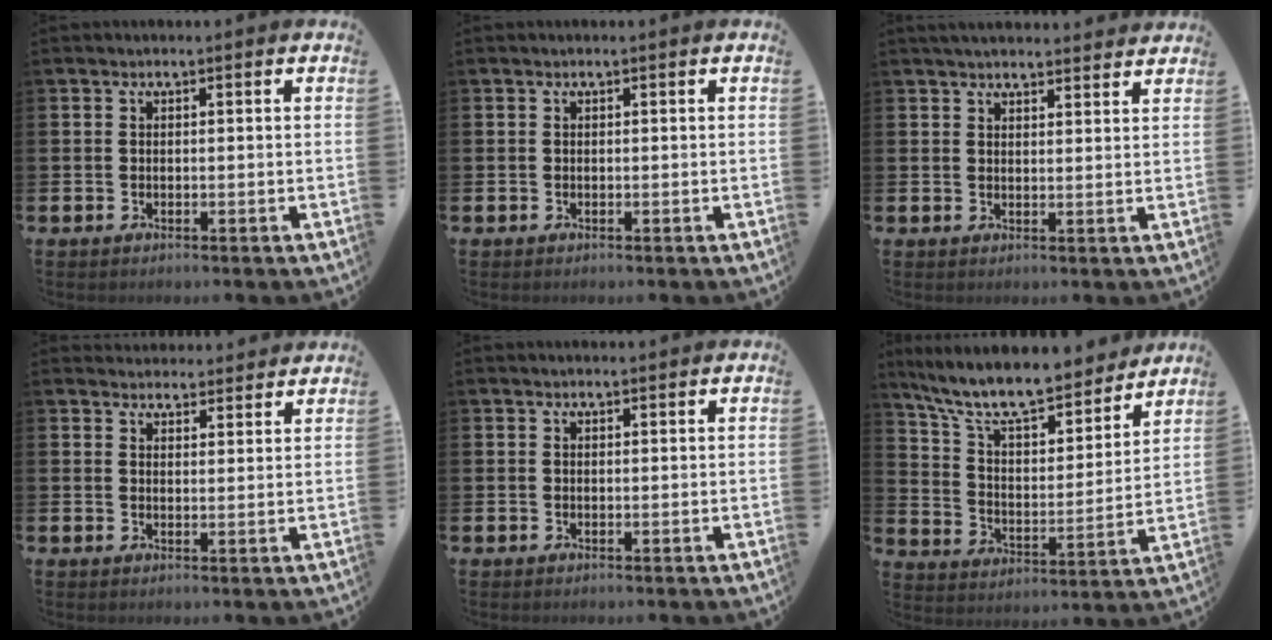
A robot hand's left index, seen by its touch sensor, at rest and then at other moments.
{"total": 0.0}
{"total": 3.5, "force": [3.4, 0.4, 0.5], "torque": [-0.017, -0.012, 0.063]}
{"total": 3.4, "force": [3.3, 0.8, -0.2], "torque": [0.005, -0.018, 0.060]}
{"total": 0.6, "force": [0.5, 0.0, 0.2], "torque": [0.008, -0.004, 0.007]}
{"total": 11.2, "force": [10.0, 2.6, 4.4], "torque": [-0.127, -0.066, 0.173]}